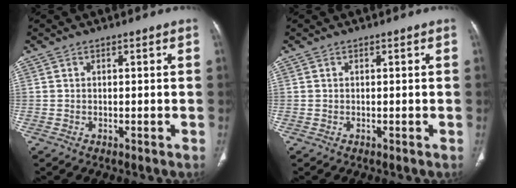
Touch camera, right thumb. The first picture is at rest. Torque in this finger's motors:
{"motor_torque": [0.00, 0.00, 0.01, 0.01, 0.01]}